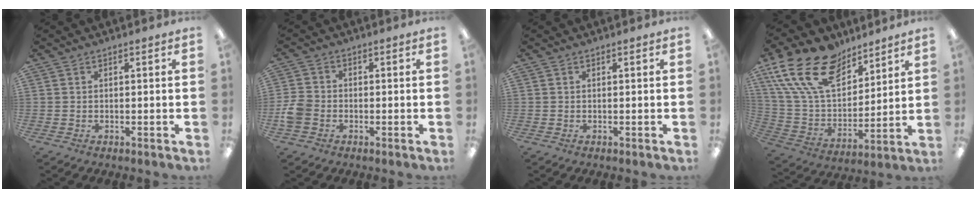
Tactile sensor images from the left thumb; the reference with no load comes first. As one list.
[{"total": 5.4, "force": [-1.7, 4.3, 2.8], "torque": [-0.055, 0.014, -0.029]}, {"total": 0.0}, {"total": 21.5, "force": [12.8, 12.4, 12.0], "torque": [-0.255, -0.066, 0.235]}]